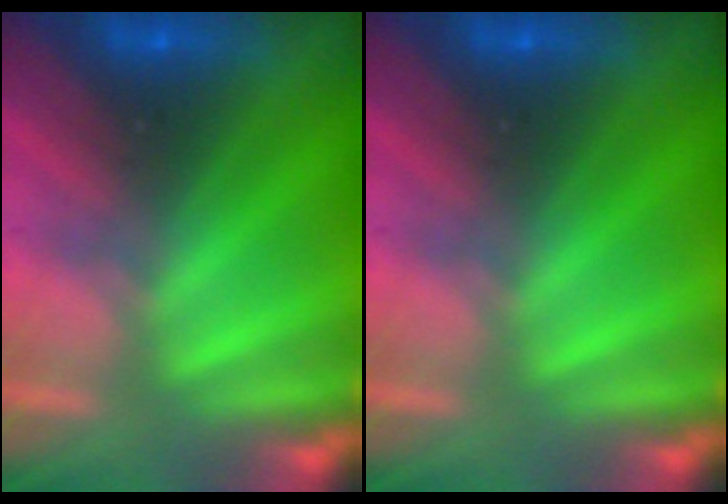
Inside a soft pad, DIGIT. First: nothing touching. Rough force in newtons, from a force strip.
{"total": 0.0}